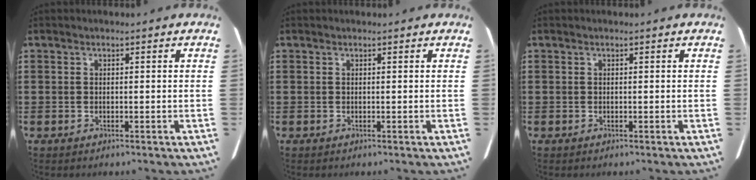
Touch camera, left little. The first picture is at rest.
{"total": 0.0}
{"total": 0.0}